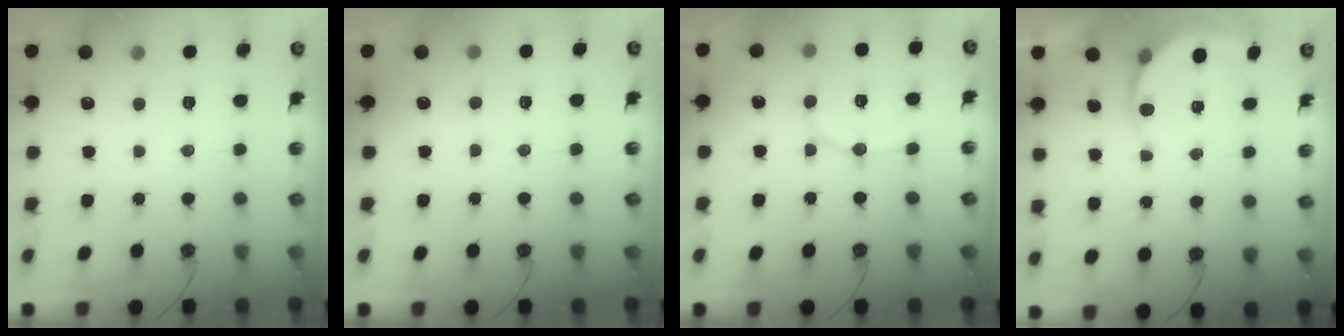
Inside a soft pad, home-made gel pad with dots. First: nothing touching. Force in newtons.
{"total": 3.6, "press": 3.5, "slide": 0.3}
{"total": 9.7, "press": 9.3, "slide": 2.9}
{"total": 4.5, "press": 4.5, "slide": 0.3}